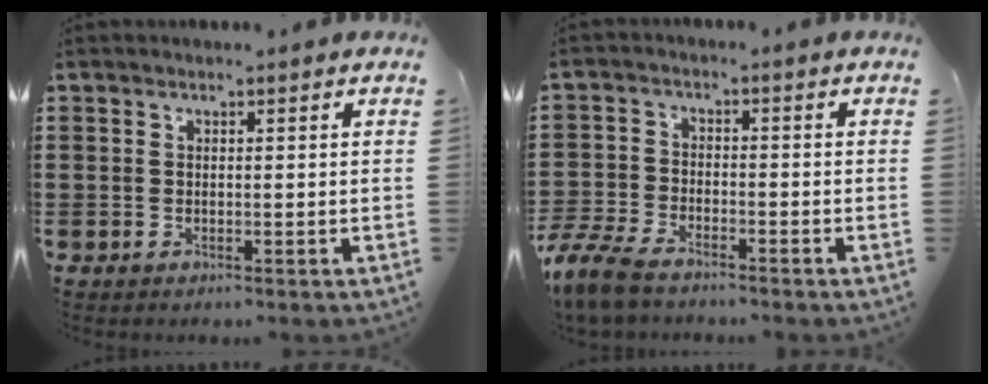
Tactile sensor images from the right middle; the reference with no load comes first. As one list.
[{"total": 6.0, "force": [-5.2, 1.6, 2.6], "torque": [-0.078, -0.003, -0.109]}]